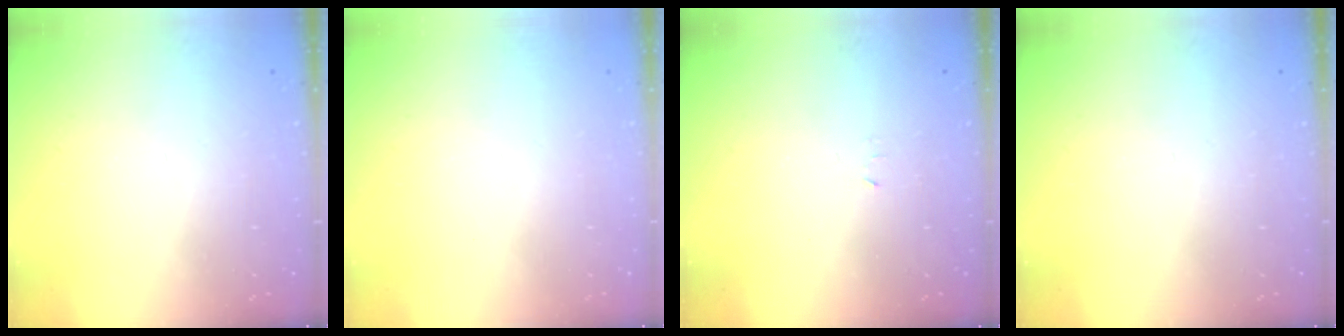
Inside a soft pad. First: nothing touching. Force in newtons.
{"total": 1.5, "press": 1.5, "slide": 0.1}
{"total": 2.4, "press": 2.4, "slide": 0.4}
{"total": 0.0}